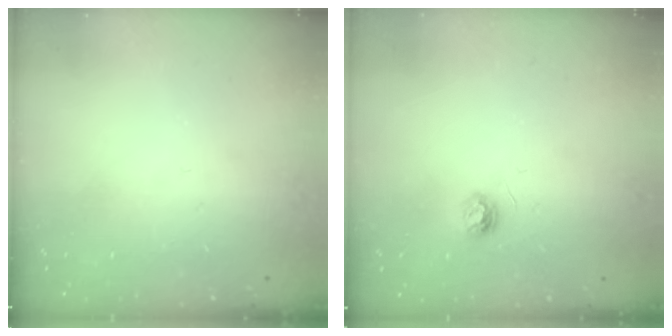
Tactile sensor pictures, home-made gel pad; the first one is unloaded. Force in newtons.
{"total": 4.5, "press": 4.4, "slide": 0.5}